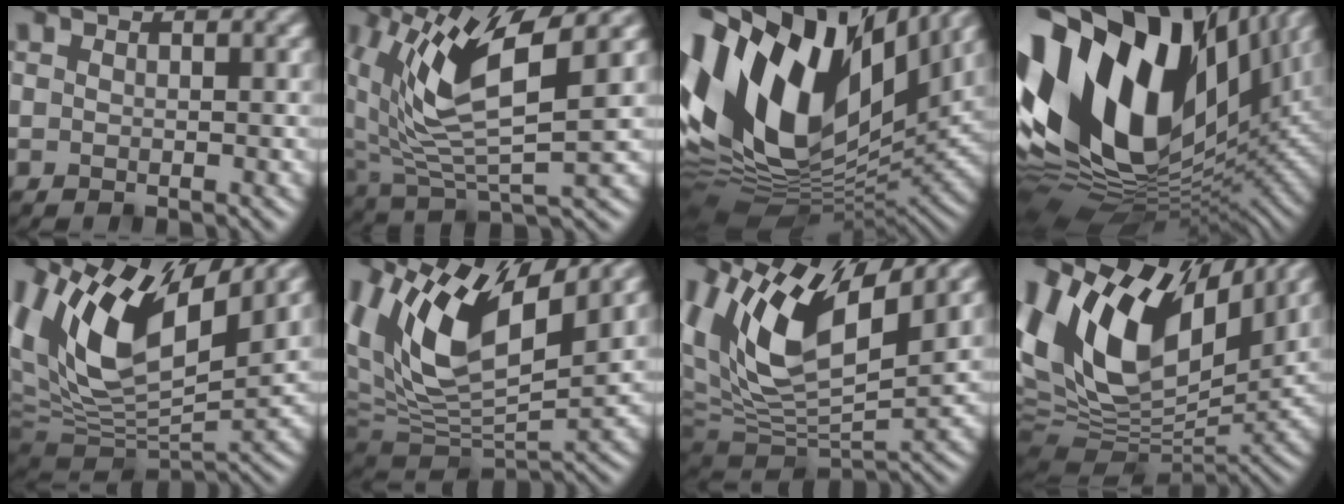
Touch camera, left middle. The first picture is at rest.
{"total": 9.4, "force": [3.7, 3.3, 8.0], "torque": [-0.165, -0.001, 0.070]}
{"total": 19.3, "force": [6.5, 10.7, 14.7], "torque": [-0.324, 0.026, 0.100]}
{"total": 20.4, "force": [5.2, 11.7, 15.8], "torque": [-0.329, 0.010, 0.084]}
{"total": 13.6, "force": [5.5, 6.5, 10.6], "torque": [-0.200, 0.022, 0.097]}
{"total": 12.1, "force": [5.3, 5.5, 9.4], "torque": [-0.180, 0.013, 0.095]}
{"total": 12.0, "force": [5.3, 5.3, 9.4], "torque": [-0.180, 0.012, 0.094]}
{"total": 16.6, "force": [6.2, 9.5, 12.1], "torque": [-0.240, 0.039, 0.097]}